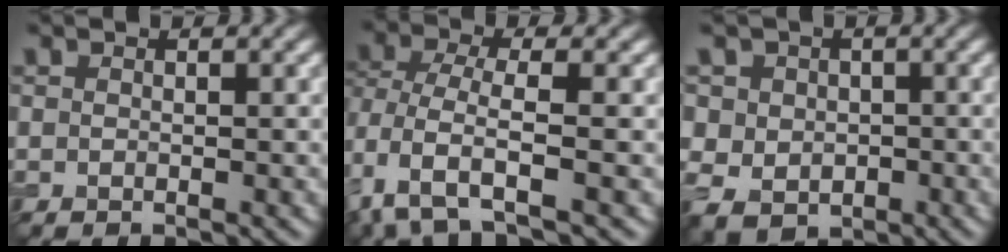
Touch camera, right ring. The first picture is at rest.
{"total": 4.8, "force": [-1.6, 2.1, 4.0], "torque": [-0.095, -0.001, -0.040]}
{"total": 5.2, "force": [0.5, 4.8, 1.8], "torque": [-0.036, 0.008, -0.008]}